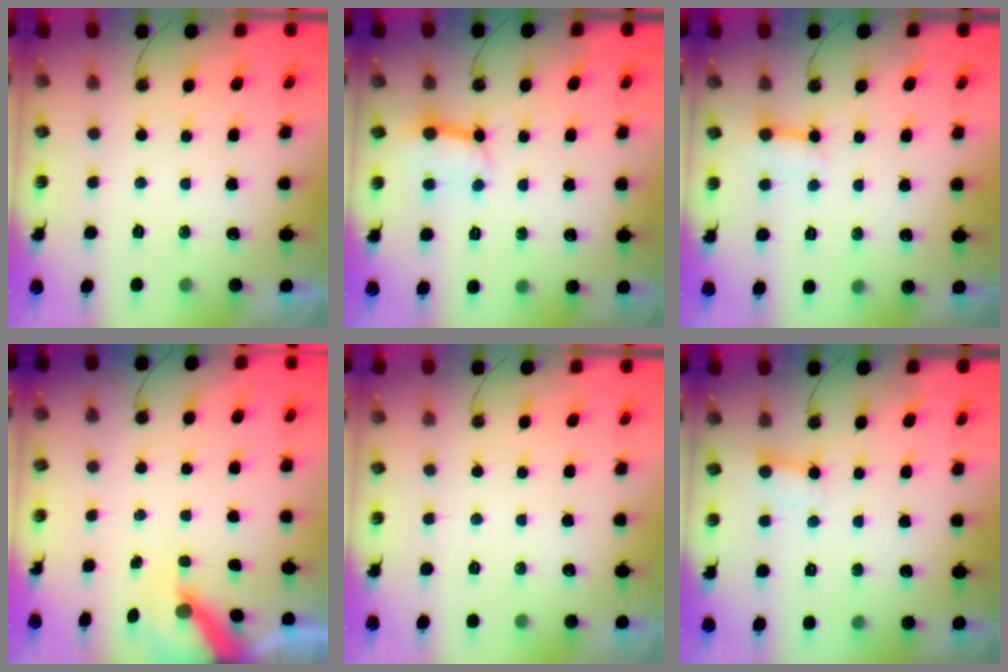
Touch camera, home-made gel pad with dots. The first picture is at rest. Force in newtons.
{"total": 7.8, "press": 7.7, "slide": 0.9}
{"total": 3.8, "press": 3.7, "slide": 0.7}
{"total": 6.1, "press": 6.0, "slide": 0.9}
{"total": 0.0}
{"total": 2.3, "press": 2.3, "slide": 0.2}